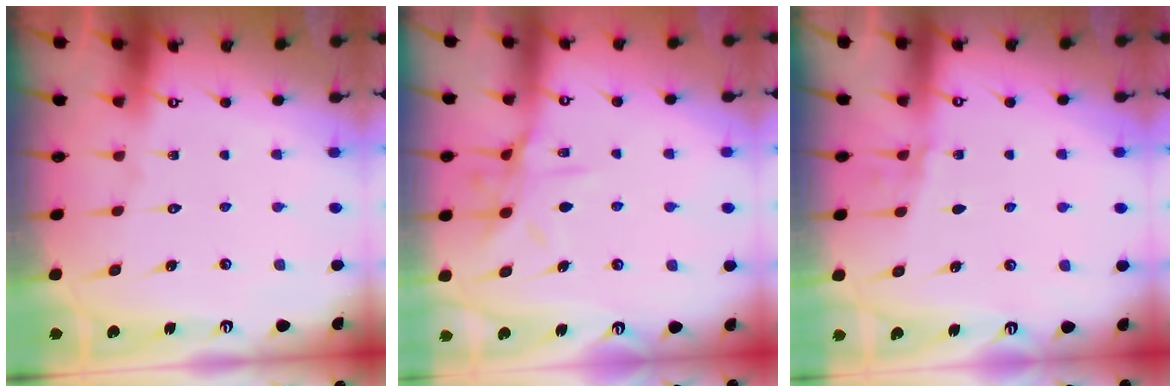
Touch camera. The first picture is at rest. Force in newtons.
{"total": 10.4, "press": 10.4, "slide": 0.9}
{"total": 2.4, "press": 2.3, "slide": 0.3}